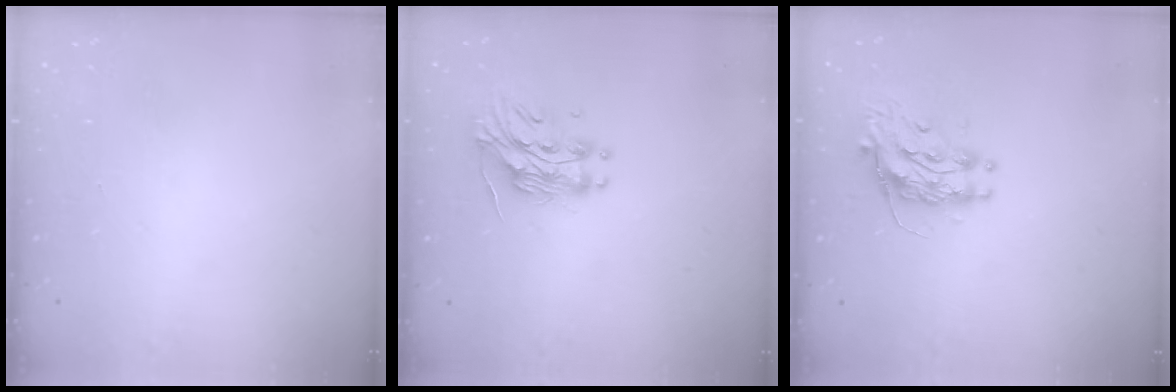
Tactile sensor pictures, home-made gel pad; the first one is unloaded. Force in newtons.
{"total": 13.2, "press": 13.2, "slide": 0.8}
{"total": 10.0, "press": 9.9, "slide": 0.8}